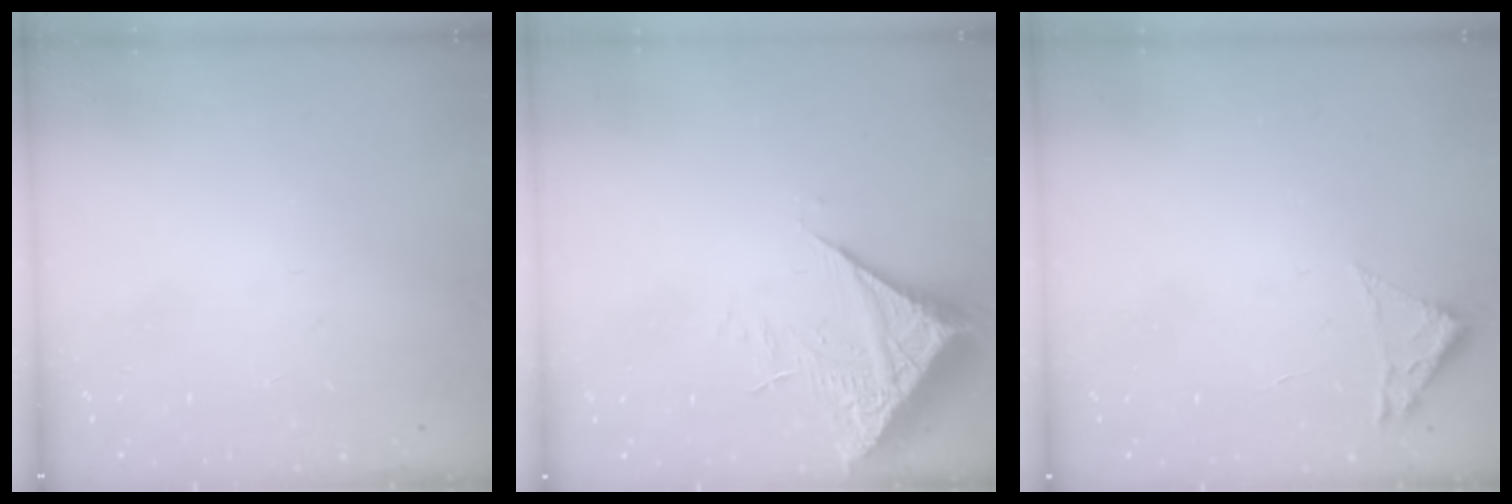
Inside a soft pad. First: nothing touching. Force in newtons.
{"total": 7.2, "press": 7.2, "slide": 0.8}
{"total": 1.8, "press": 1.8, "slide": 0.2}